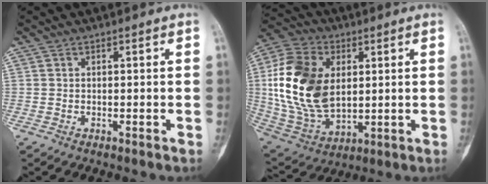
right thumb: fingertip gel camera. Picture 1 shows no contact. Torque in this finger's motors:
{"motor_torque": [1.13, 2.82, 1.10, -0.68, 0.50]}